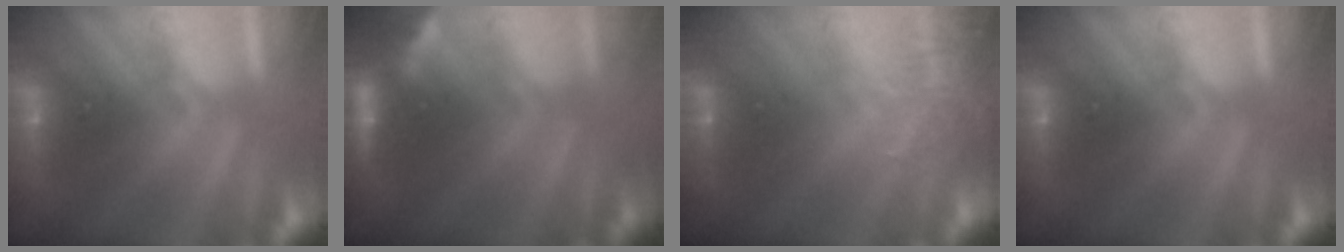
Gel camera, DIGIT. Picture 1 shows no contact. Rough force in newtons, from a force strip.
{"total": 2.3}
{"total": 7.3}
{"total": 0.0}